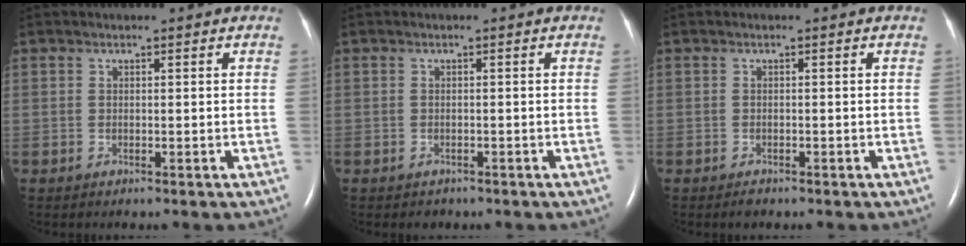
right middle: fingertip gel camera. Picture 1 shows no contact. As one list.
[{"total": 1.0, "force": [-0.7, 0.7, -0.1], "torque": [-0.005, 0.002, -0.008]}, {"total": 0.9, "force": [-0.7, 0.3, 0.3], "torque": [-0.009, -0.001, -0.009]}]